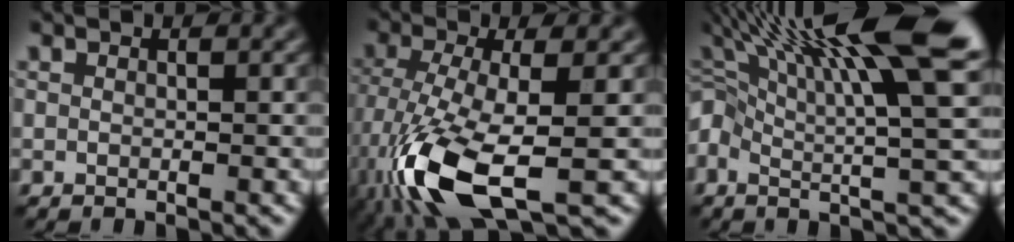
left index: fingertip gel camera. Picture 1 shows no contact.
{"total": 10.0, "force": [-4.8, 3.2, 8.2], "torque": [-0.186, -0.014, -0.094]}
{"total": 14.3, "force": [4.7, 3.1, 13.1], "torque": [-0.208, 0.024, 0.073]}